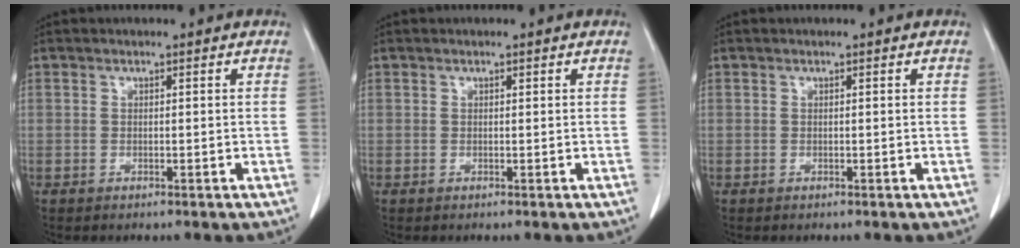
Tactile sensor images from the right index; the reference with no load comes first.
{"total": 0.0}
{"total": 0.0}